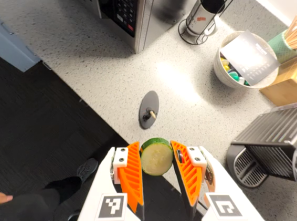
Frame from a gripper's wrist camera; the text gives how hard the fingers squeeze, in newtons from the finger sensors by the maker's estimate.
{"total": 10.2, "left": 10.6, "right": 9.7}